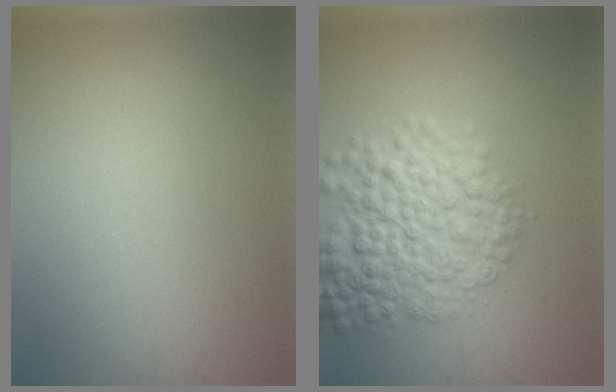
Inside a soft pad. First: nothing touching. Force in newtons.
{"total": 6.9, "press": 6.9, "slide": 0.2}